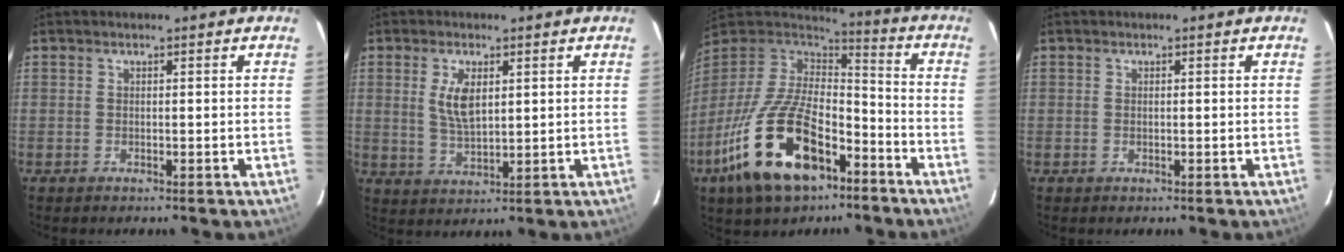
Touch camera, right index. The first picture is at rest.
{"total": 6.2, "force": [1.8, 2.9, 5.2], "torque": [-0.098, -0.001, 0.041]}
{"total": 23.5, "force": [-12.2, 11.1, 16.7], "torque": [-0.344, -0.030, -0.210]}
{"total": 0.0}